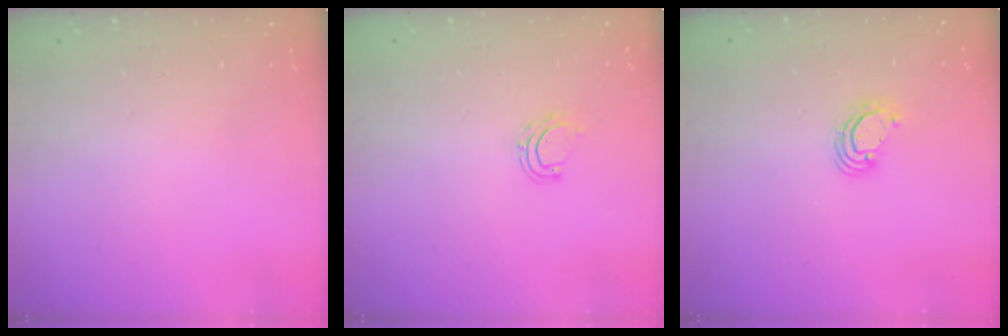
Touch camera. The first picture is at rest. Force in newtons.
{"total": 5.3, "press": 5.2, "slide": 1.0}
{"total": 4.1, "press": 4.1, "slide": 0.3}